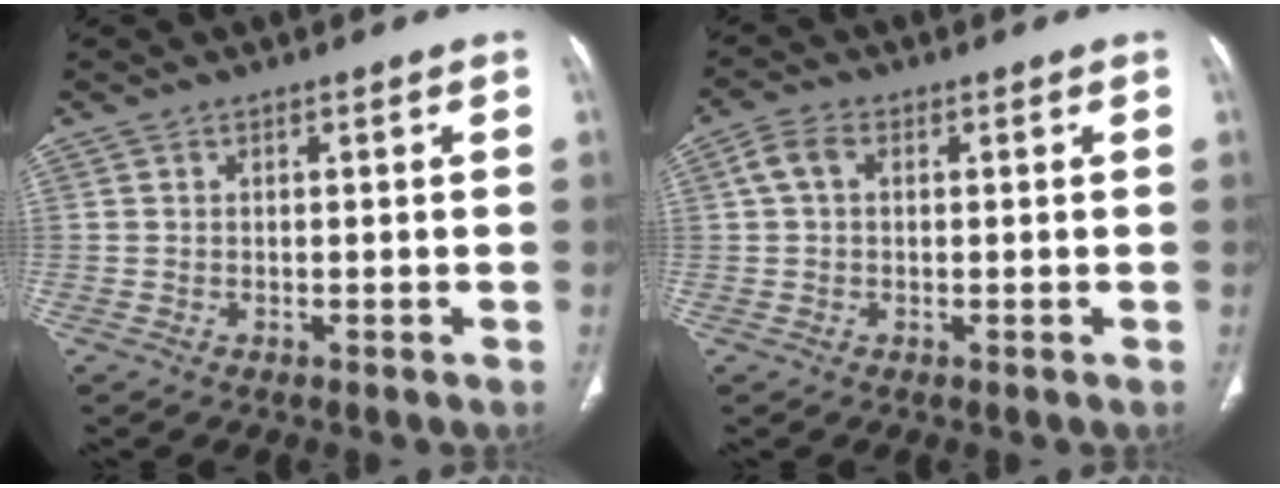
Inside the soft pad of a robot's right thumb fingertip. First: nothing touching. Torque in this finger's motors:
{"motor_torque": [0.03, 0.03, 0.25, -0.25, 0.01]}